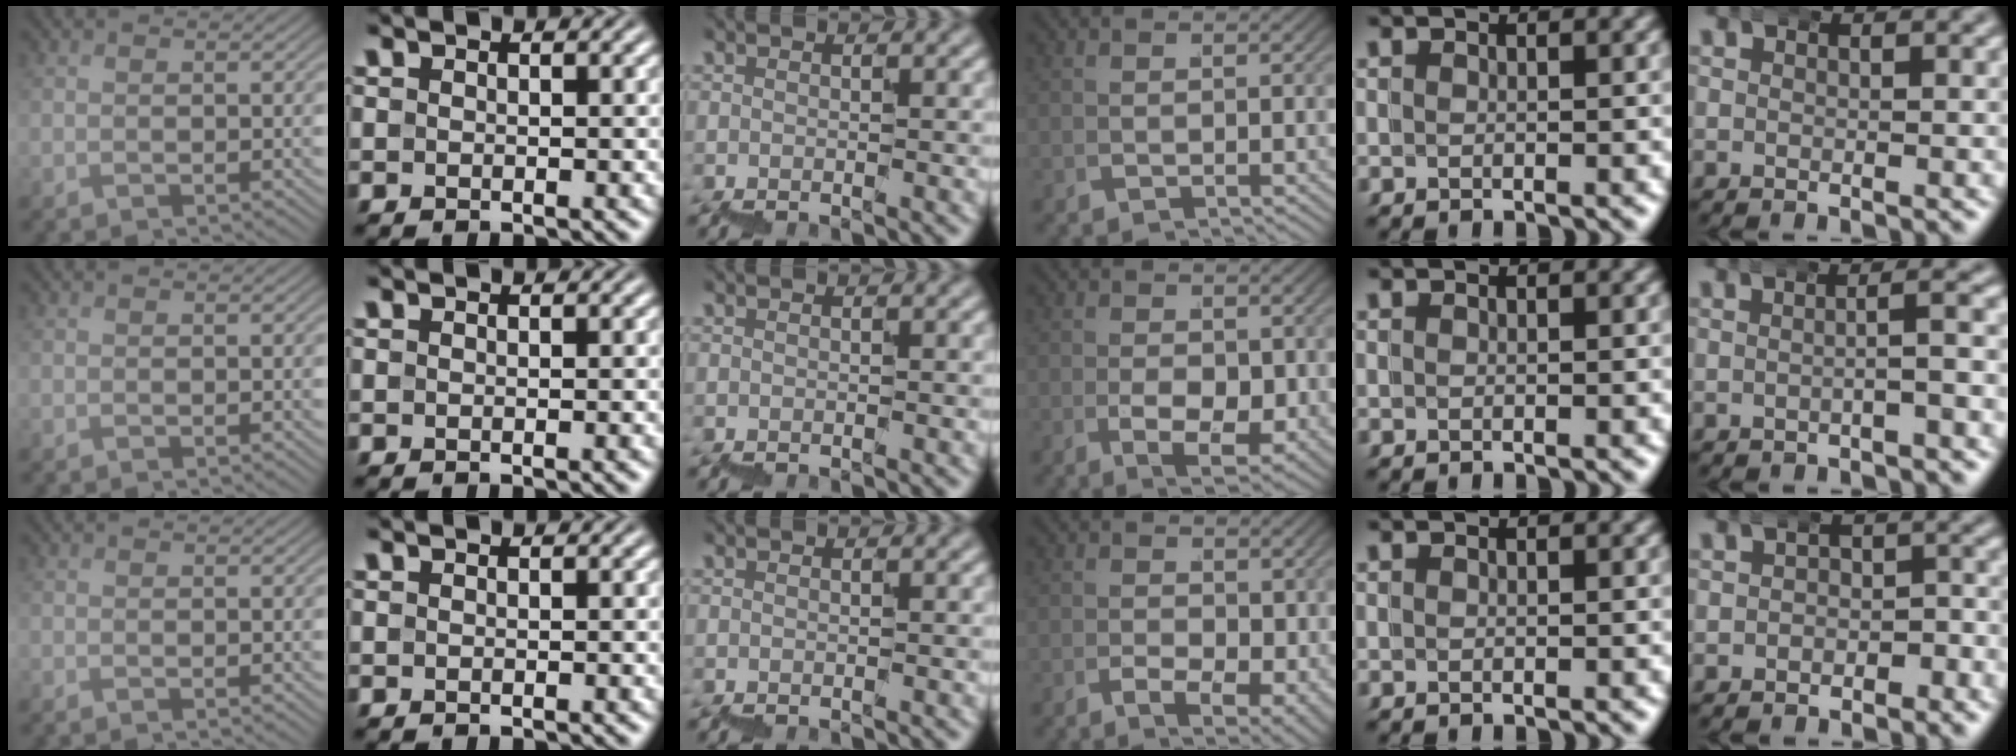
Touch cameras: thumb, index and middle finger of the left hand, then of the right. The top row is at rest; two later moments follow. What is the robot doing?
{"motion": "wrap", "object": "bubble wrap"}